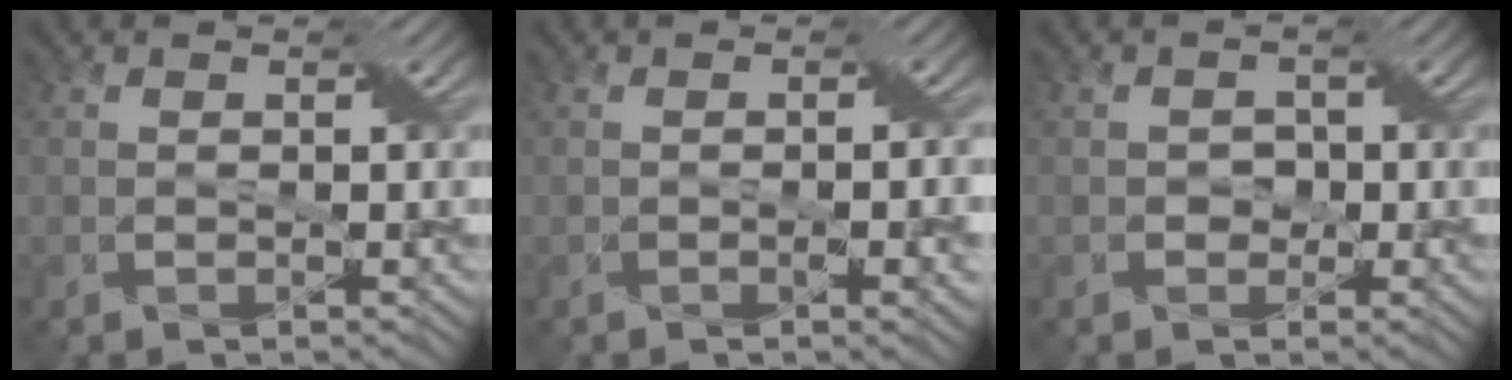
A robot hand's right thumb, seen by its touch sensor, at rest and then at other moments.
{"total": 2.9, "force": [-0.7, 0.6, 2.7], "torque": [-0.043, -0.003, -0.009]}
{"total": 1.5, "force": [-0.4, 1.4, 0.3], "torque": [-0.007, 0.000, -0.009]}